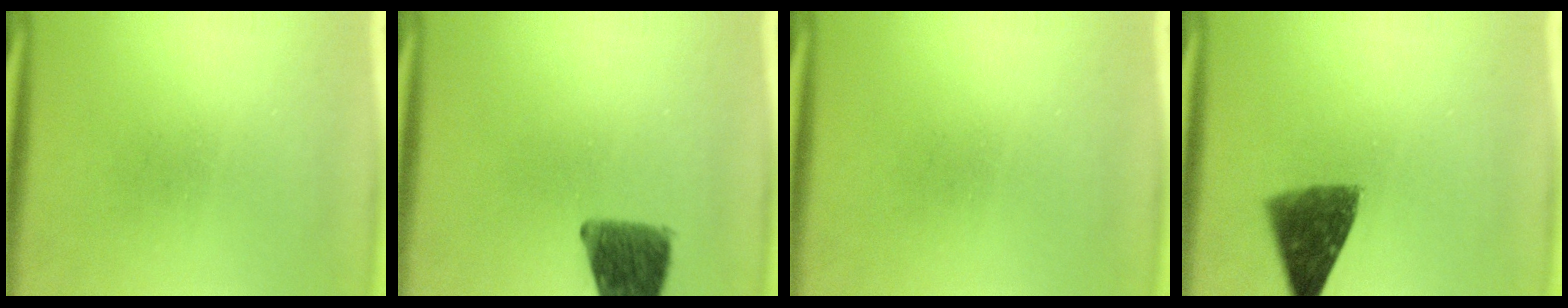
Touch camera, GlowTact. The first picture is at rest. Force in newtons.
{"total": 9.2}
{"total": 0.0}
{"total": 8.0}